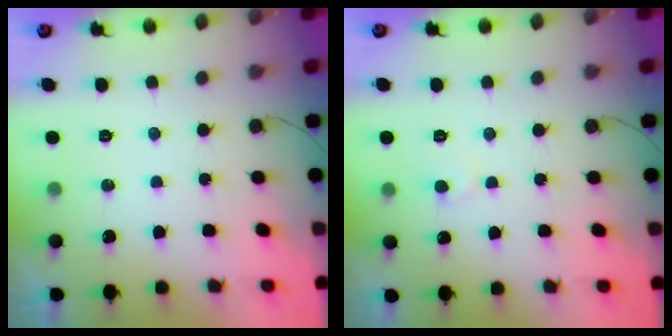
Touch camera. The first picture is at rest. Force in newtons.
{"total": 5.1, "press": 5.1, "slide": 0.4}